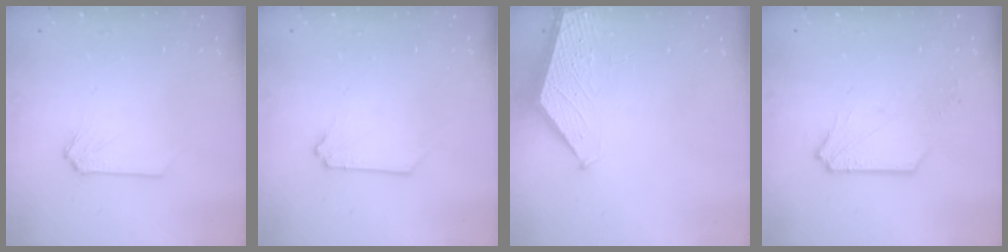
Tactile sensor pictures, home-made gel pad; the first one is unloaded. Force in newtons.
{"total": 0.0}
{"total": 1.6, "press": 1.6, "slide": 0.2}
{"total": 3.2, "press": 3.1, "slide": 0.5}